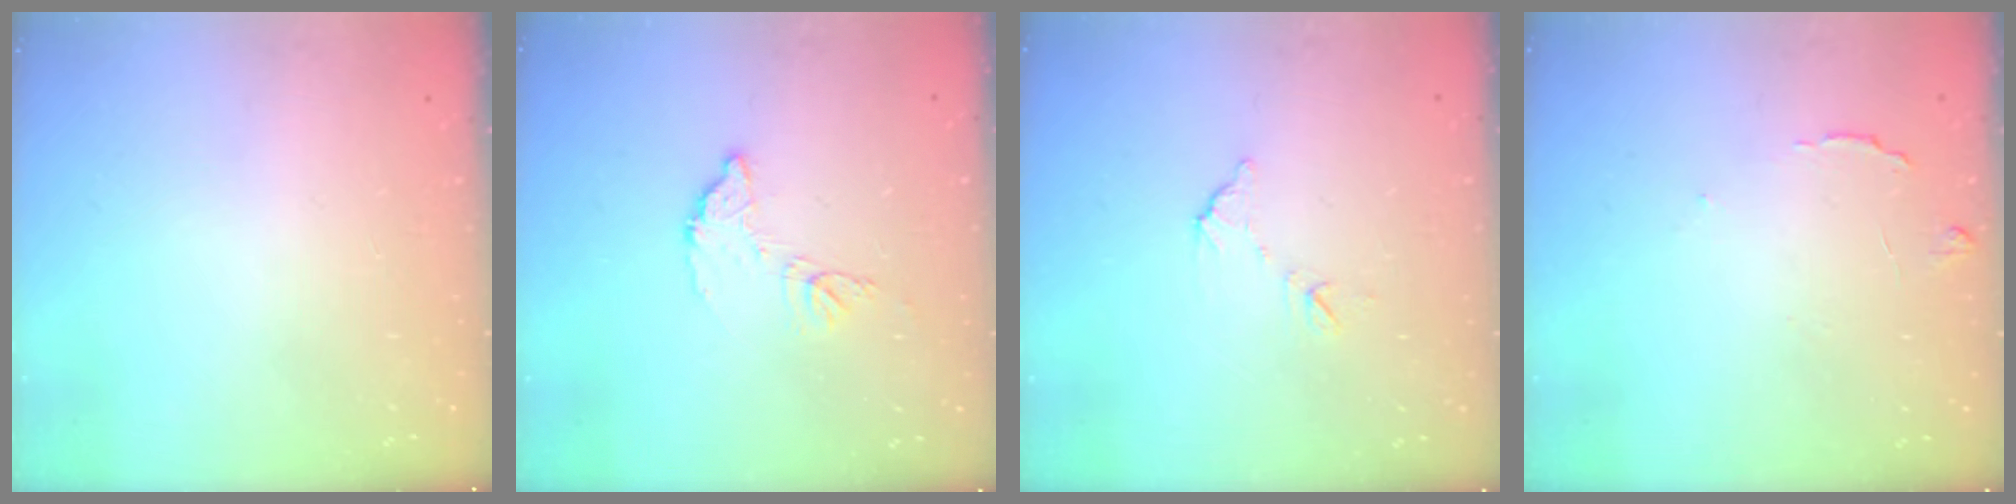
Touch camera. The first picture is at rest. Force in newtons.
{"total": 7.8, "press": 7.8, "slide": 0.1}
{"total": 7.0, "press": 6.9, "slide": 0.3}
{"total": 6.7, "press": 6.7, "slide": 0.6}